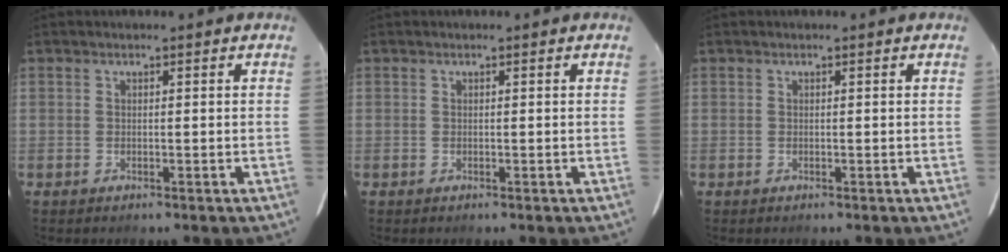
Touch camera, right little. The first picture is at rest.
{"total": 0.0}
{"total": 0.0}